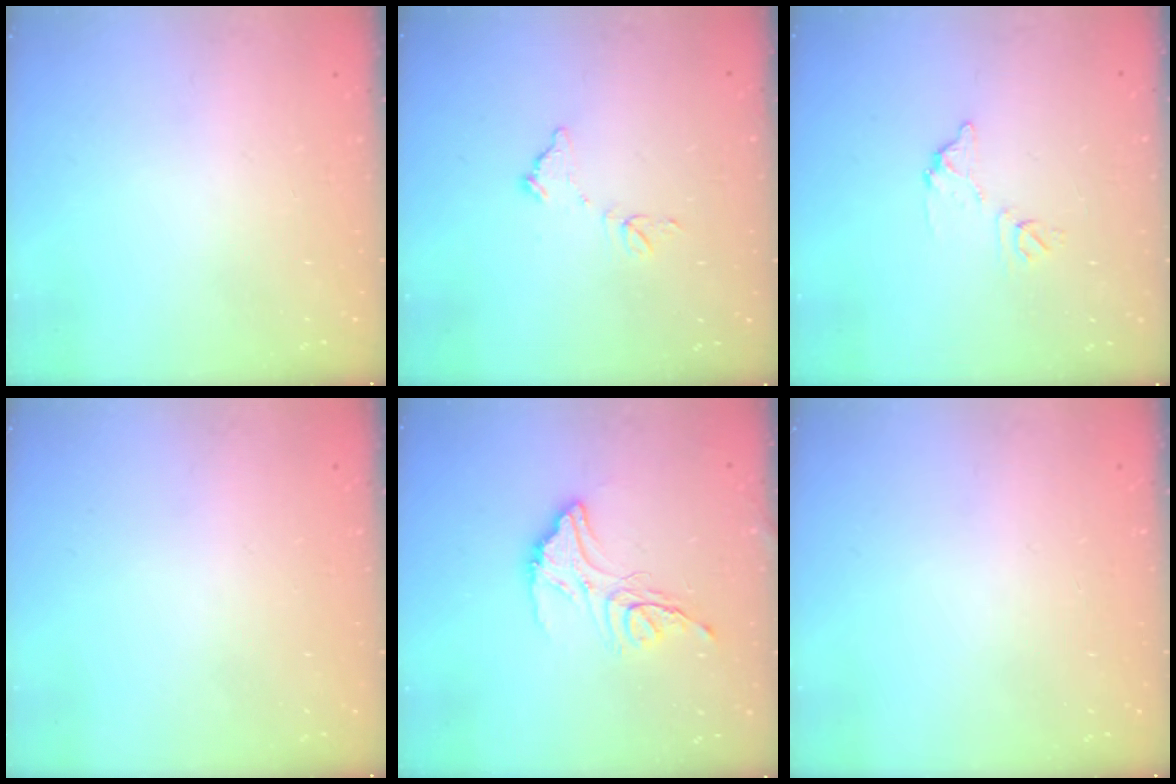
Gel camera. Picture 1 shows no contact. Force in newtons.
{"total": 7.0, "press": 7.0, "slide": 0.5}
{"total": 7.6, "press": 7.6, "slide": 0.4}
{"total": 0.0}
{"total": 13.7, "press": 13.6, "slide": 1.2}
{"total": 0.0}